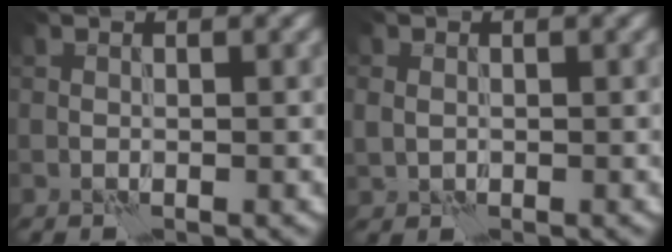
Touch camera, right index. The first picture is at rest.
{"total": 1.6, "force": [0.1, 1.4, 0.8], "torque": [-0.017, 0.001, 0.002]}